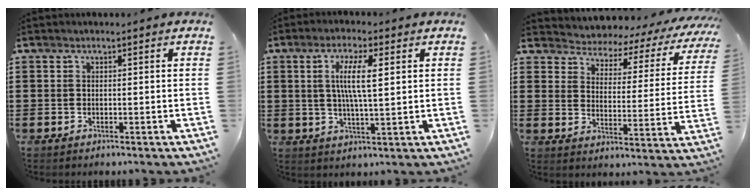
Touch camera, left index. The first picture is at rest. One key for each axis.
{"total": 6.8, "fx": 1.6, "fy": 1.3, "fz": 6.5, "tx": -0.128, "ty": 0.005, "tz": 0.024}
{"total": 2.9, "fx": 2.8, "fy": 0.8, "fz": -0.1, "tx": -0.023, "ty": -0.029, "tz": 0.037}